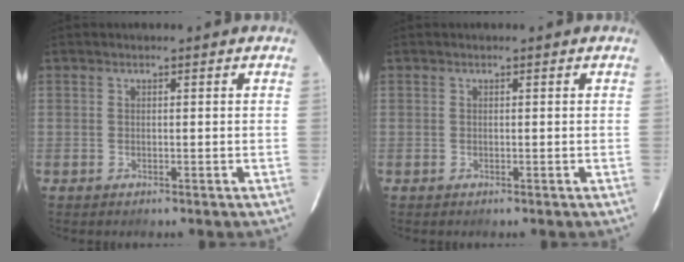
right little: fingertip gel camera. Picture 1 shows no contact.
{"total": 0.0}